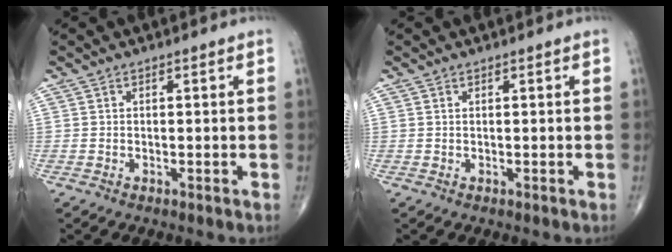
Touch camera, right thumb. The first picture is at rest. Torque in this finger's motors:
{"motor_torque": [0.12, -0.02, -0.09, -0.15, -0.01]}